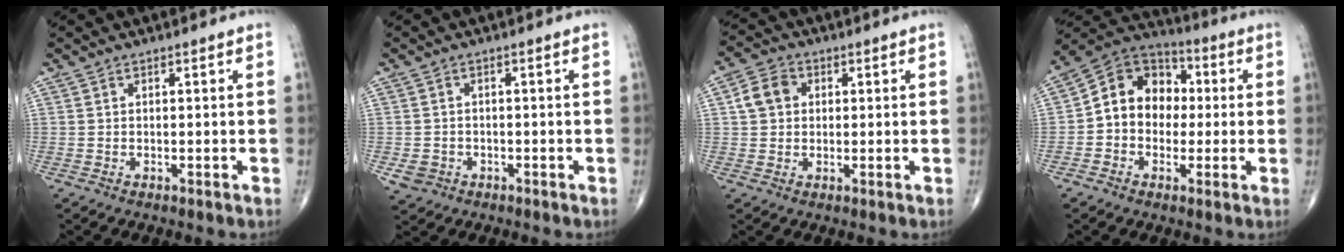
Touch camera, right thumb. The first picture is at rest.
{"total": 3.1, "force": [-1.2, 2.7, 0.9], "torque": [-0.010, 0.006, -0.014]}
{"total": 5.6, "force": [1.0, 4.6, 3.0], "torque": [-0.045, 0.010, 0.012]}
{"total": 12.5, "force": [0.3, 10.3, 7.2], "torque": [-0.077, 0.038, -0.011]}